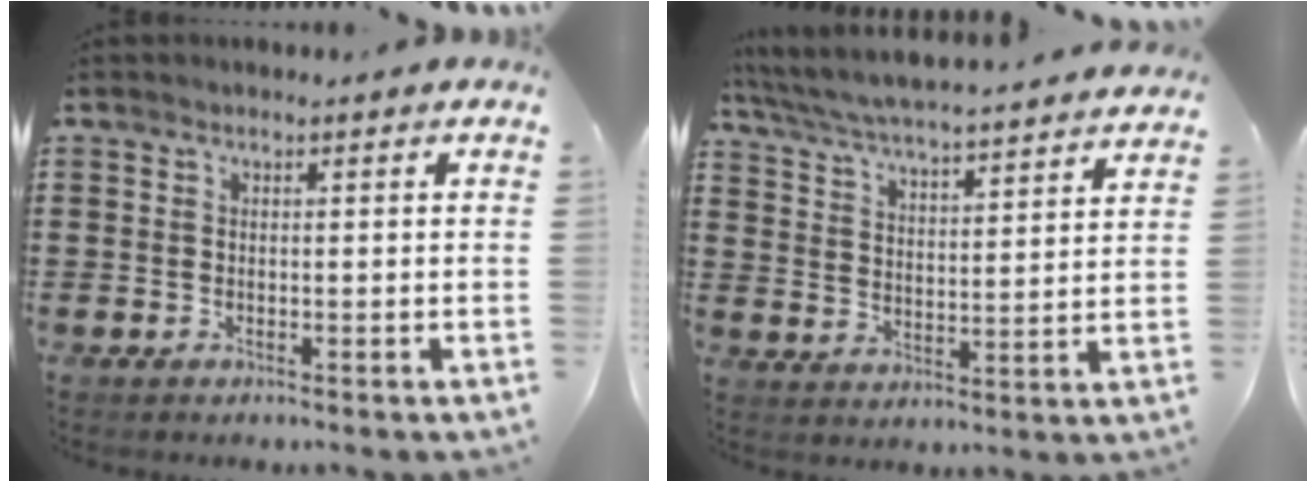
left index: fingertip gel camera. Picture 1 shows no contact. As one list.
[{"total": 5.2, "force": [5.1, -0.3, 1.2], "torque": [-0.048, -0.039, 0.082]}]